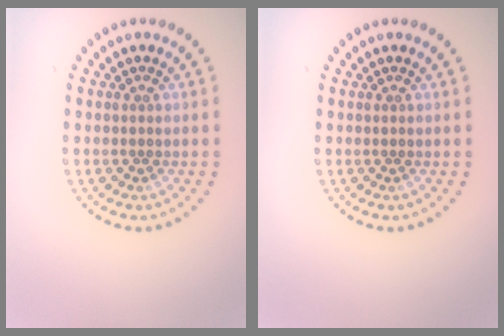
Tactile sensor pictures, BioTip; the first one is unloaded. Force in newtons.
{"total": 0.0}